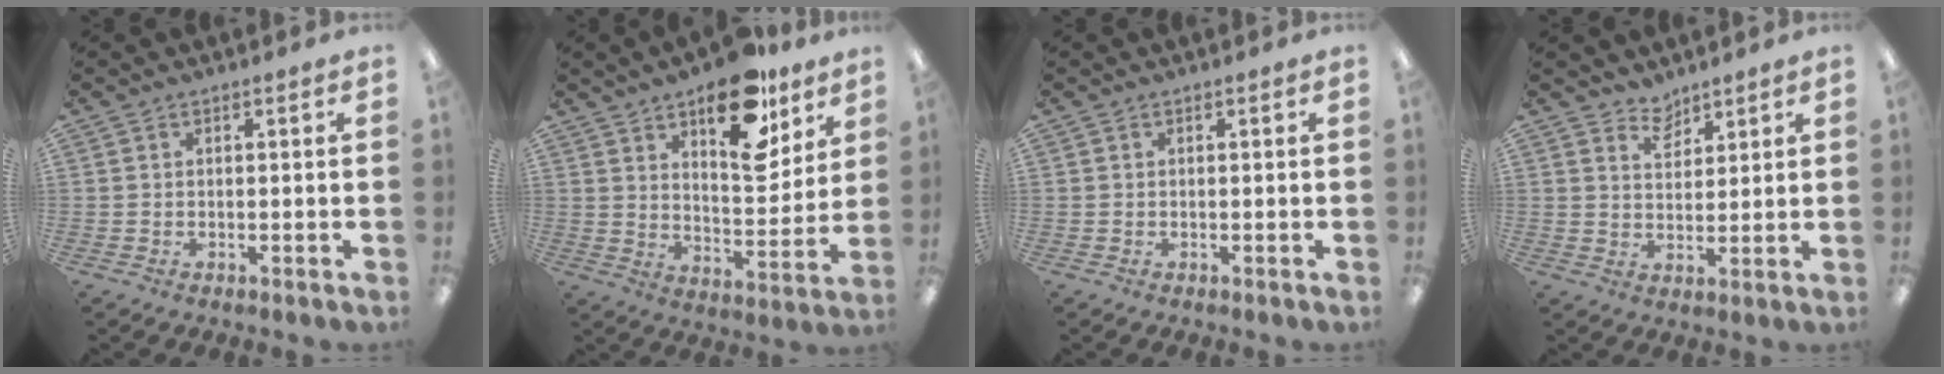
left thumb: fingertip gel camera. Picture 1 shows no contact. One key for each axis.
{"total": 17.9, "fx": 12.0, "fy": 7.8, "fz": 10.8, "tx": -0.142, "ty": -0.066, "tz": 0.199}
{"total": 0.0}
{"total": 4.7, "fx": 4.2, "fy": 2.2, "fz": 0.5, "tx": -0.006, "ty": -0.027, "tz": 0.077}